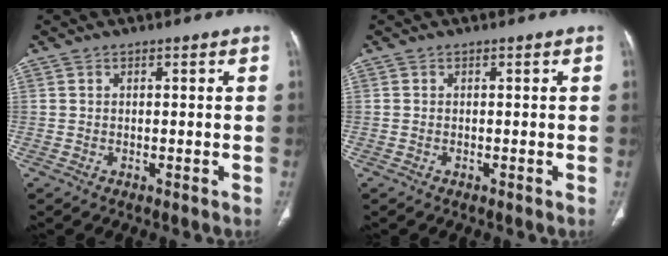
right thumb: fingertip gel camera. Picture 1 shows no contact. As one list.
[{"total": 0.0}]